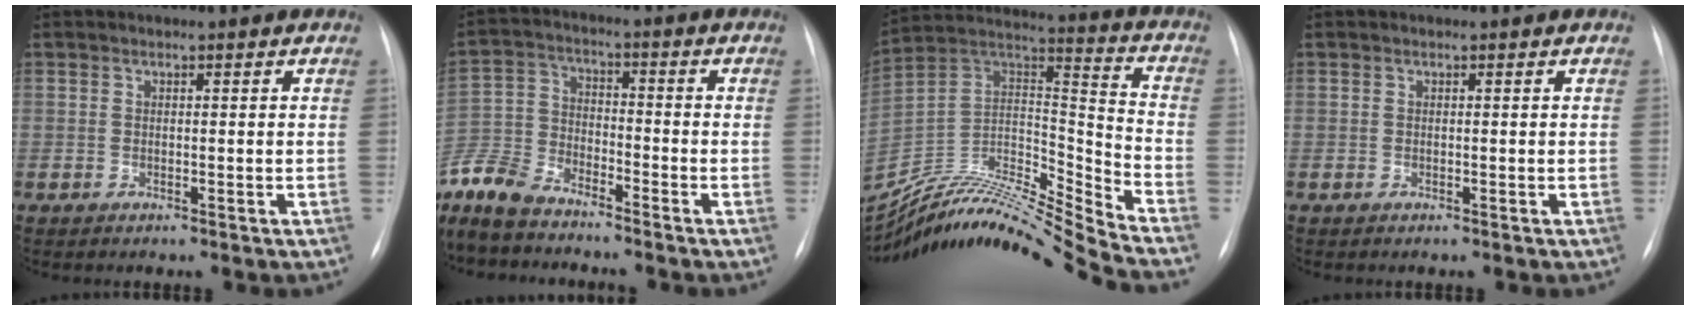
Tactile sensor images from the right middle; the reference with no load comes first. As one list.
[{"total": 10.7, "force": [-9.6, 2.8, 3.7], "torque": [-0.082, -0.016, -0.193]}, {"total": 23.7, "force": [-22.3, -1.4, 7.9], "torque": [-0.171, 0.007, -0.383]}, {"total": 0.0}]